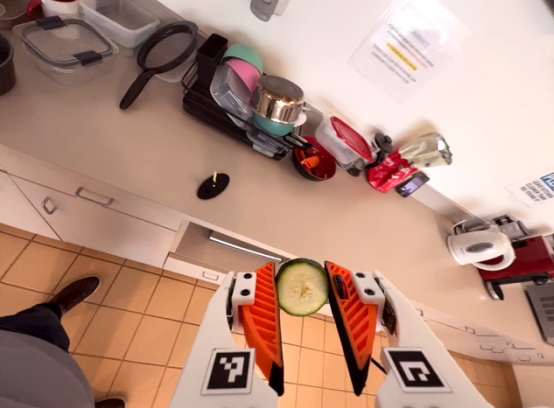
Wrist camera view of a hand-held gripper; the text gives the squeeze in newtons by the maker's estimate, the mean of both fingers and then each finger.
{"total": 7.8, "left": 7.7, "right": 8.0}